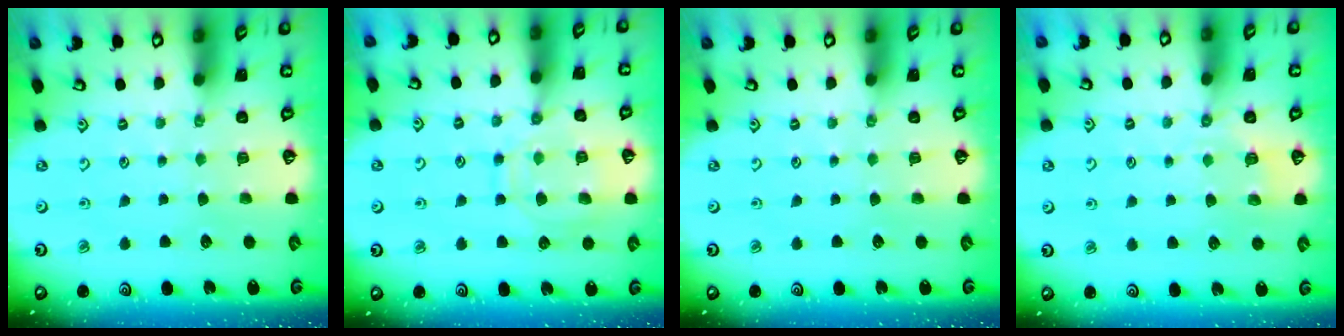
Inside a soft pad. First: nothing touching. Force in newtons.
{"total": 12.5, "press": 12.5, "slide": 1.0}
{"total": 0.0}
{"total": 3.0, "press": 2.5, "slide": 1.6}